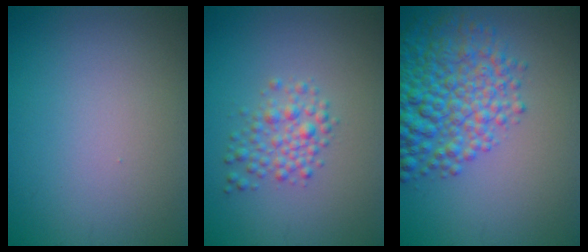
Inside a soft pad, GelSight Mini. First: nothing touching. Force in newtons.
{"total": 2.6, "press": 2.6, "slide": 0.1}
{"total": 7.6, "press": 7.6, "slide": 0.3}